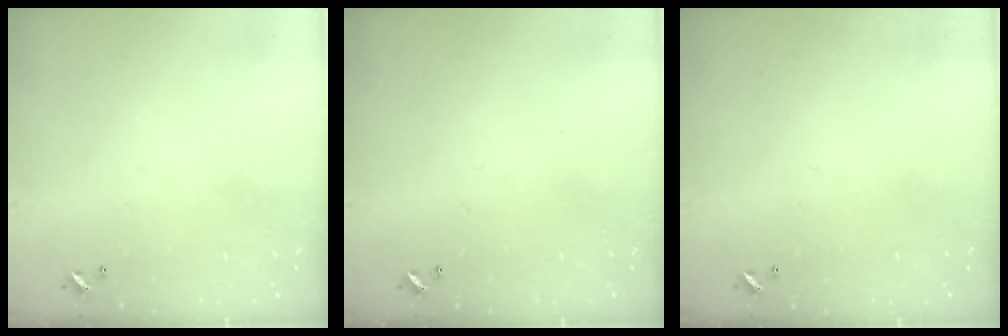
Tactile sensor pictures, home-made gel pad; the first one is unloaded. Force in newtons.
{"total": 0.0}
{"total": 0.0}